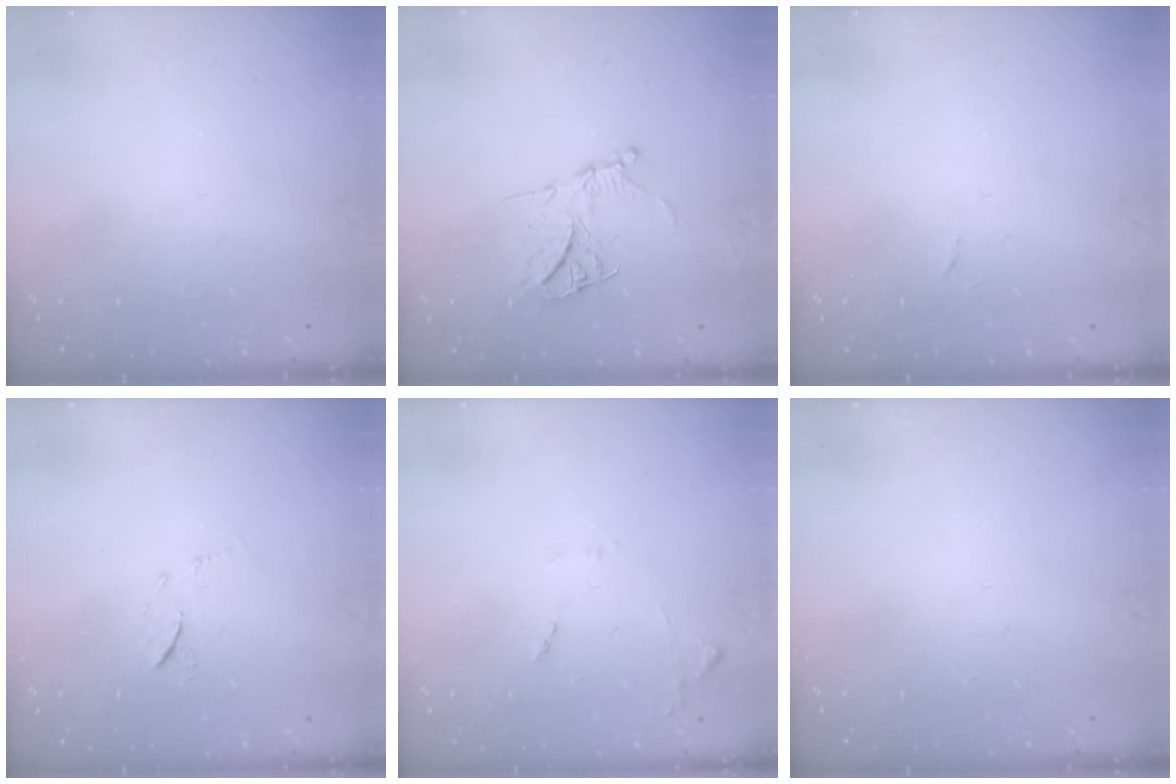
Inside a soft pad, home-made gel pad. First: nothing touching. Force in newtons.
{"total": 12.7, "press": 12.6, "slide": 1.4}
{"total": 2.4, "press": 2.4, "slide": 0.4}
{"total": 5.6, "press": 5.6, "slide": 0.6}
{"total": 6.8, "press": 6.8, "slide": 0.9}
{"total": 0.0}